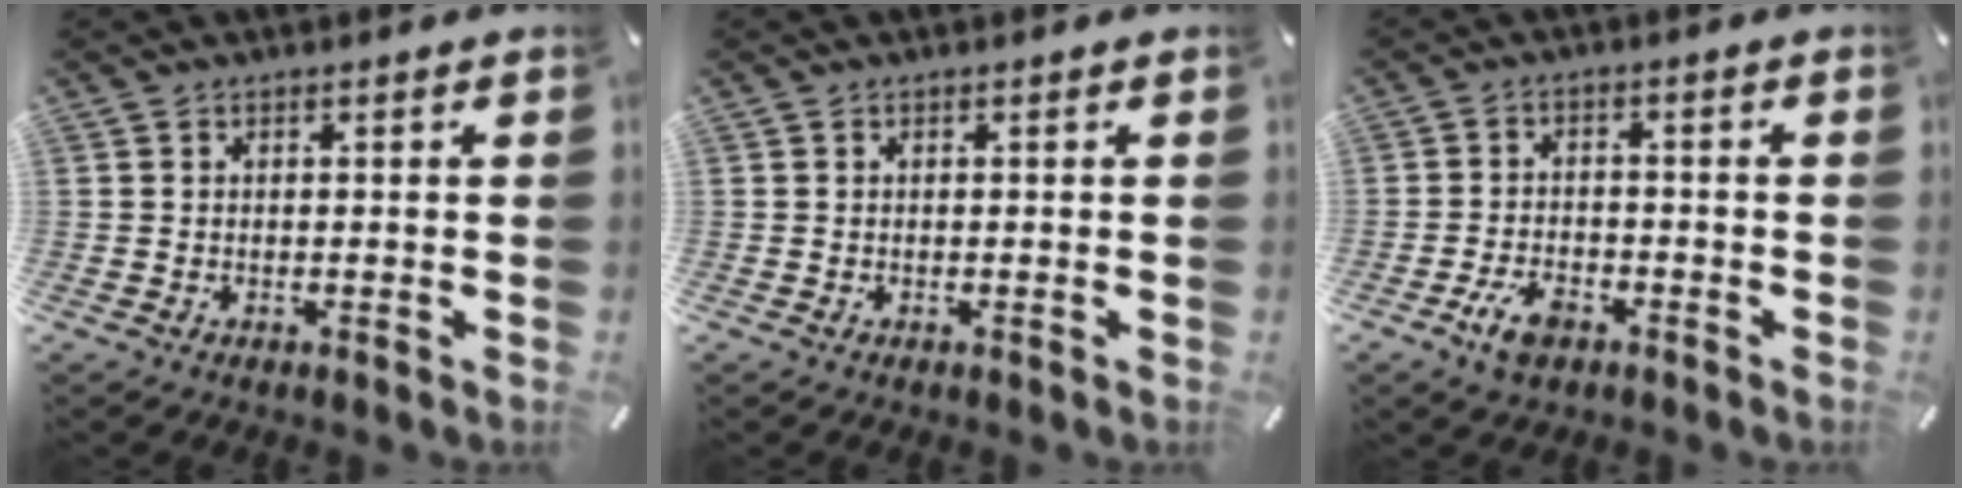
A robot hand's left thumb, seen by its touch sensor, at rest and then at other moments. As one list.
[{"total": 0.0}, {"total": 6.0, "force": [-3.4, 3.3, 3.6], "torque": [-0.081, 0.015, -0.066]}]